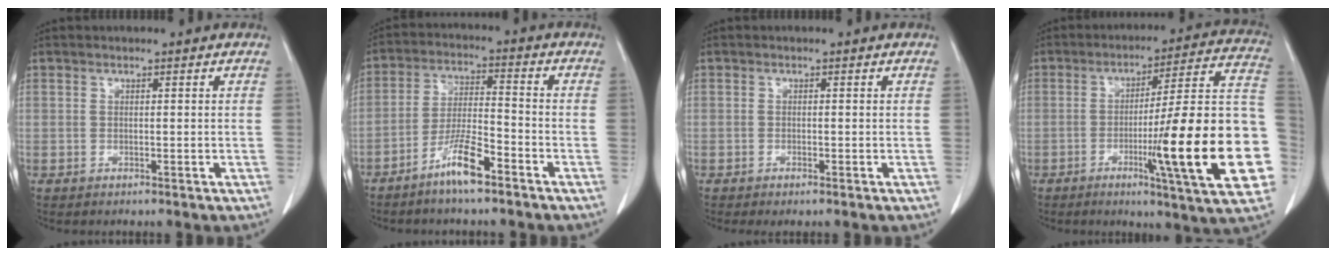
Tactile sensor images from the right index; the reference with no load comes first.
{"total": 7.5, "force": [-5.1, 0.8, 5.4], "torque": [-0.110, -0.005, -0.100]}
{"total": 0.9, "force": [-0.6, 0.1, 0.6], "torque": [-0.012, -0.002, -0.009]}
{"total": 22.9, "force": [-5.6, 0.7, 22.2], "torque": [-0.234, 0.008, -0.078]}